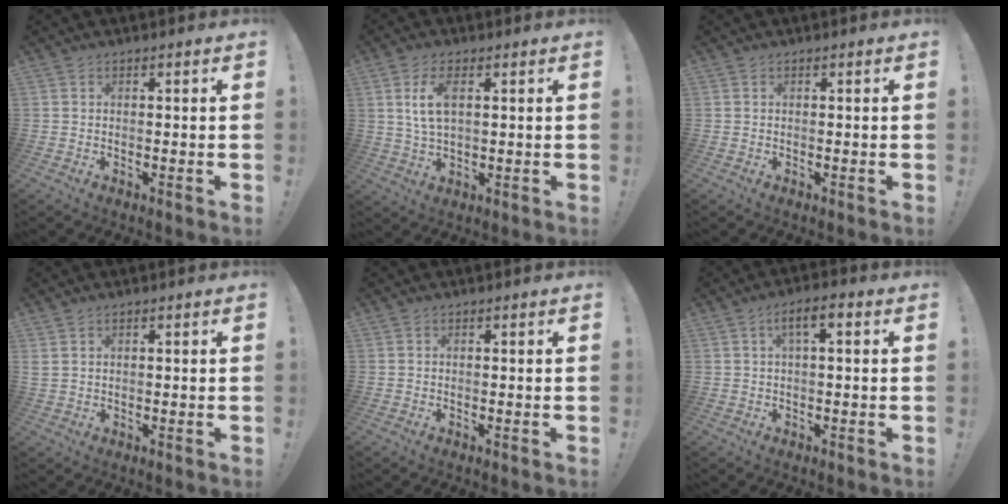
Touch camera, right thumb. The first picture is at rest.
{"total": 7.4, "force": [2.2, 3.5, 6.2], "torque": [-0.125, -0.001, 0.036]}
{"total": 0.0}
{"total": 1.6, "force": [0.8, 1.1, 0.9], "torque": [-0.021, 0.002, 0.016]}
{"total": 0.0}
{"total": 4.9, "force": [0.8, 1.3, 4.6], "torque": [-0.077, 0.002, 0.007]}